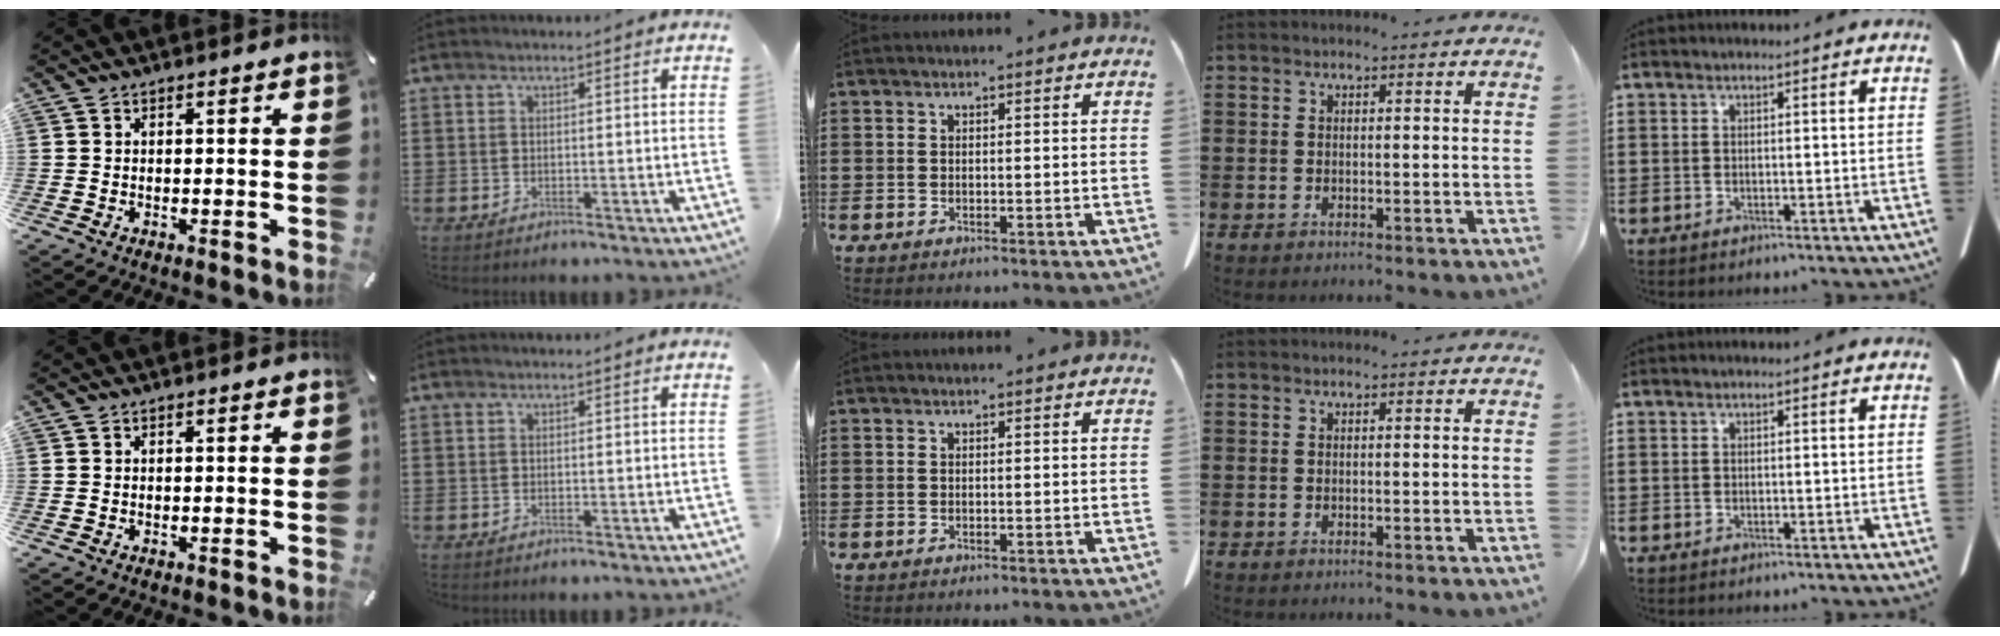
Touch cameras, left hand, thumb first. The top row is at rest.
{}